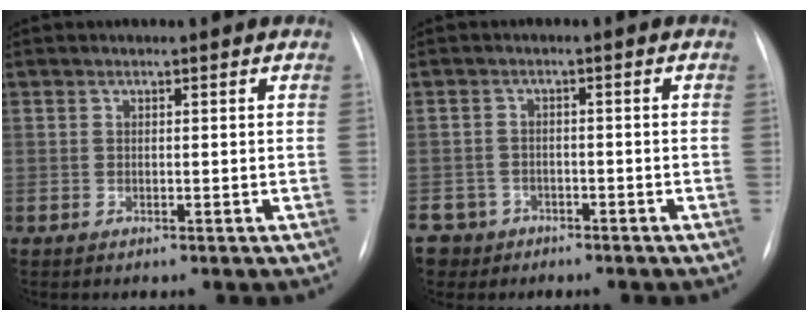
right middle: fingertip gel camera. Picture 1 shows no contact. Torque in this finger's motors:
{"motor_torque": [0.27, -0.31, 0.33, 0.15]}